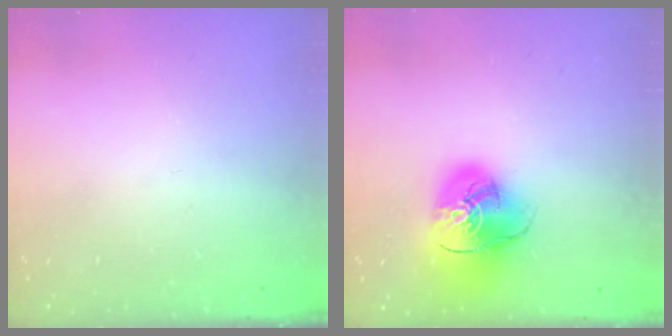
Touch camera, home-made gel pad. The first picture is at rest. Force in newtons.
{"total": 17.2, "press": 17.1, "slide": 2.0}